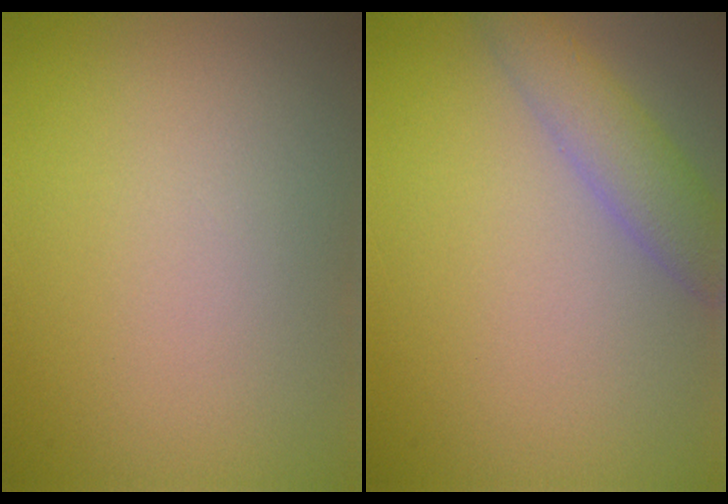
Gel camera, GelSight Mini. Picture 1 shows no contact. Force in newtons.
{"total": 3.6, "press": 3.6, "slide": 0.1}